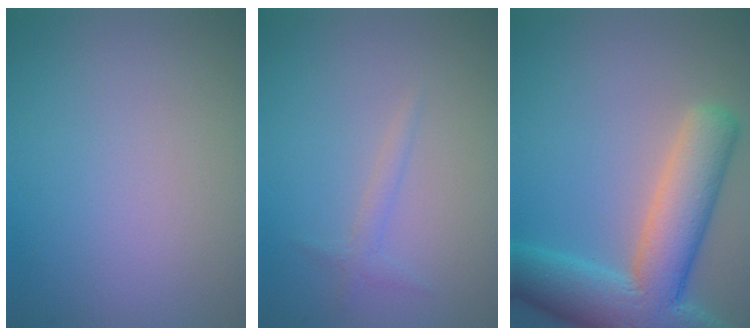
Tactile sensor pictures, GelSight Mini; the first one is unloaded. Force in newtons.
{"total": 1.1, "press": 1.1, "slide": 0.1}
{"total": 10.7, "press": 10.7, "slide": 0.8}